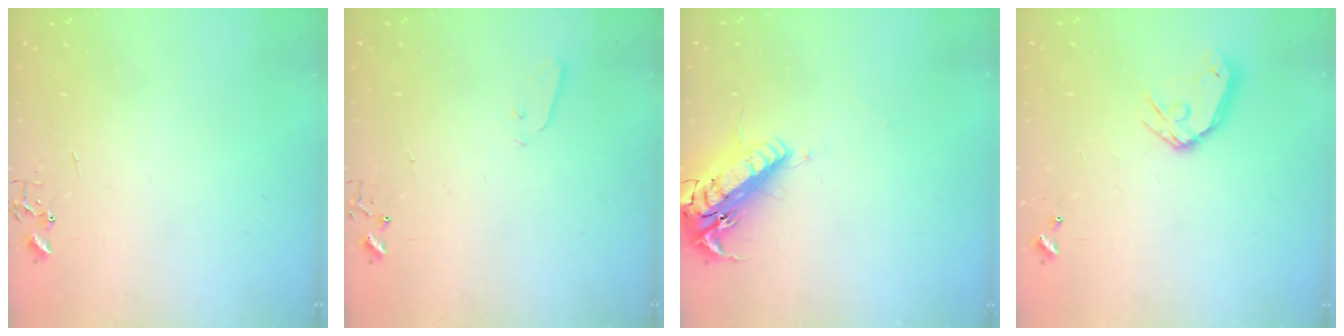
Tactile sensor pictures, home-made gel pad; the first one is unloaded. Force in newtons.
{"total": 3.3, "press": 3.2, "slide": 0.7}
{"total": 17.6, "press": 17.3, "slide": 3.4}
{"total": 11.2, "press": 11.0, "slide": 1.8}